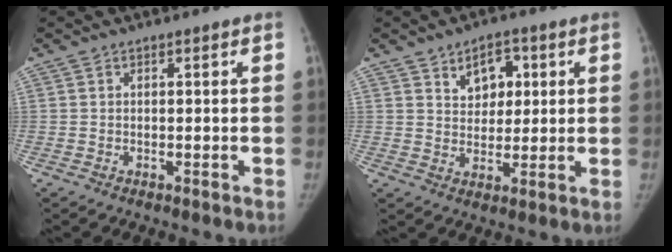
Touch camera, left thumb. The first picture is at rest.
{"total": 6.8, "force": [2.8, 4.8, 3.9], "torque": [-0.021, -0.011, 0.041]}